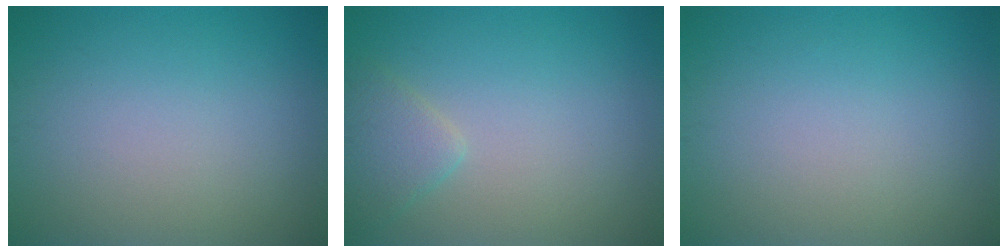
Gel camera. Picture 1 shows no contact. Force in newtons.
{"total": 2.1, "press": 2.1, "slide": 0.1}
{"total": 0.0}